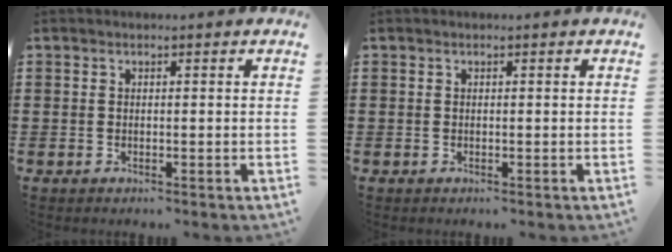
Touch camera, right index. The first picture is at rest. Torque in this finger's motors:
{"motor_torque": [0.02, 0.02, 0.00, 0.00]}